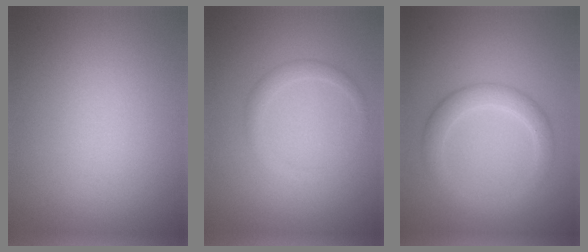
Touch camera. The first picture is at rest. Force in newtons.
{"total": 1.5, "press": 1.5, "slide": 0.1}
{"total": 3.1, "press": 3.1, "slide": 0.2}